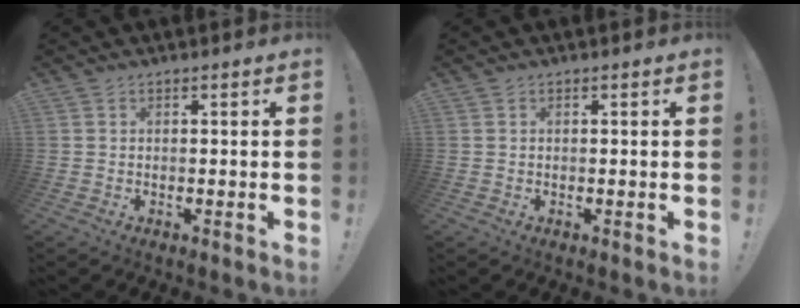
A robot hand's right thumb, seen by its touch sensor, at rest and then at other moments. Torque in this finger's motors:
{"motor_torque": [-0.38, 0.13, 0.10, -0.01, 0.03]}